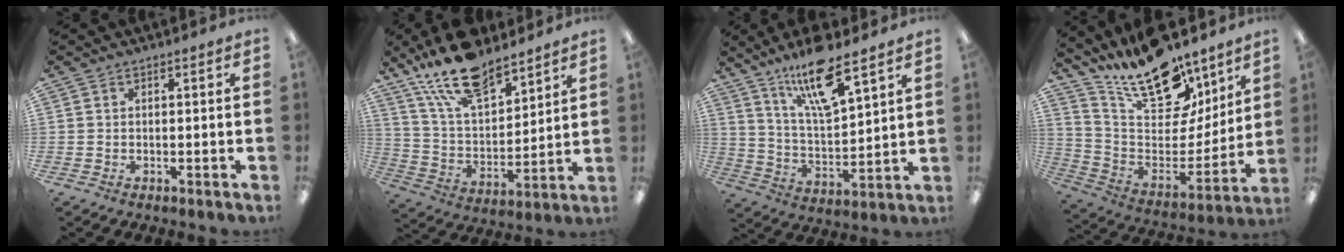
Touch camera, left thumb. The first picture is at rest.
{"total": 17.4, "force": [13.4, 7.0, 8.5], "torque": [-0.174, -0.068, 0.243]}
{"total": 14.8, "force": [10.7, 3.9, 9.5], "torque": [-0.170, -0.051, 0.180]}
{"total": 21.9, "force": [16.2, 9.6, 11.1], "torque": [-0.188, -0.111, 0.289]}